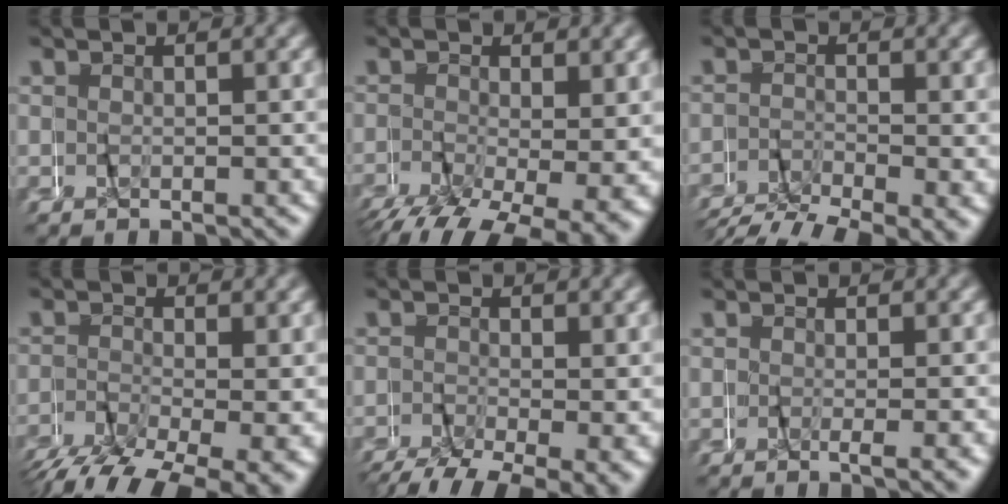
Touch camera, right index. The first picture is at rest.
{"total": 6.5, "force": [-3.4, 2.9, 4.7], "torque": [-0.083, -0.039, -0.036]}
{"total": 4.2, "force": [-3.5, 1.5, 1.7], "torque": [-0.020, -0.012, -0.057]}
{"total": 6.5, "force": [-4.9, 2.2, 3.8], "torque": [-0.068, -0.035, -0.067]}
{"total": 6.1, "force": [-4.4, 2.1, 3.7], "torque": [-0.056, -0.032, -0.055]}
{"total": 1.1, "force": [-0.2, -1.0, 0.4], "torque": [-0.003, -0.001, -0.004]}